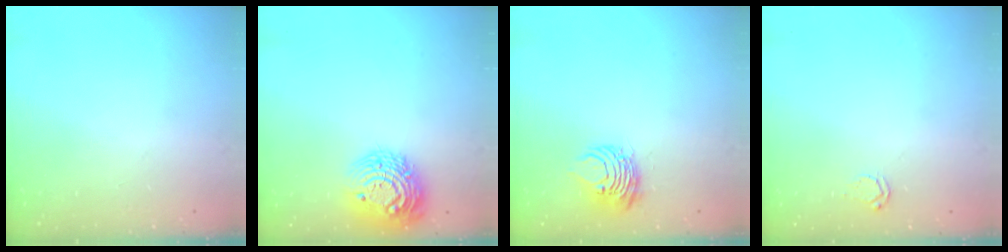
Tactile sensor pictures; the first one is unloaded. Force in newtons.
{"total": 15.5, "press": 15.4, "slide": 1.0}
{"total": 8.0, "press": 8.0, "slide": 0.3}
{"total": 3.7, "press": 3.7, "slide": 0.4}